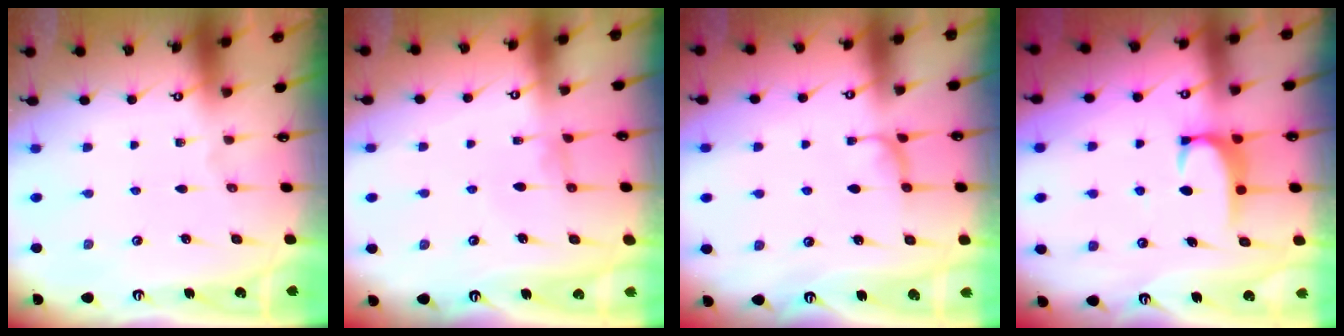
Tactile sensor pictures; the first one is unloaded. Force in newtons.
{"total": 0.8, "press": 0.7, "slide": 0.3}
{"total": 0.9, "press": 0.2, "slide": 0.8}
{"total": 2.0, "press": 1.9, "slide": 0.5}